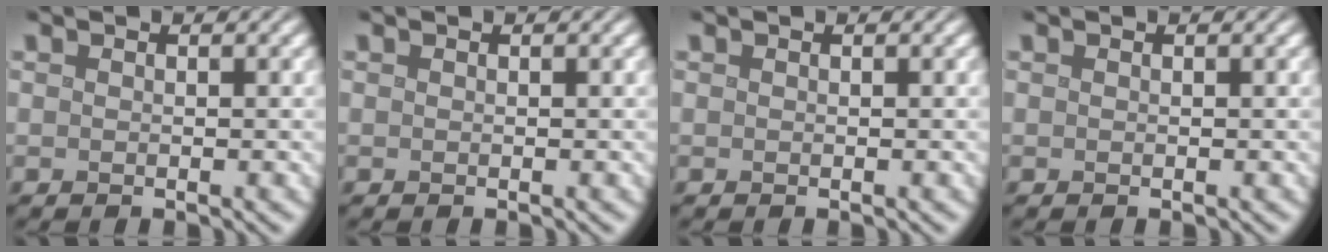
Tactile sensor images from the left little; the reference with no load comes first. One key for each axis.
{"total": 0.0}
{"total": 0.0}
{"total": 0.0}